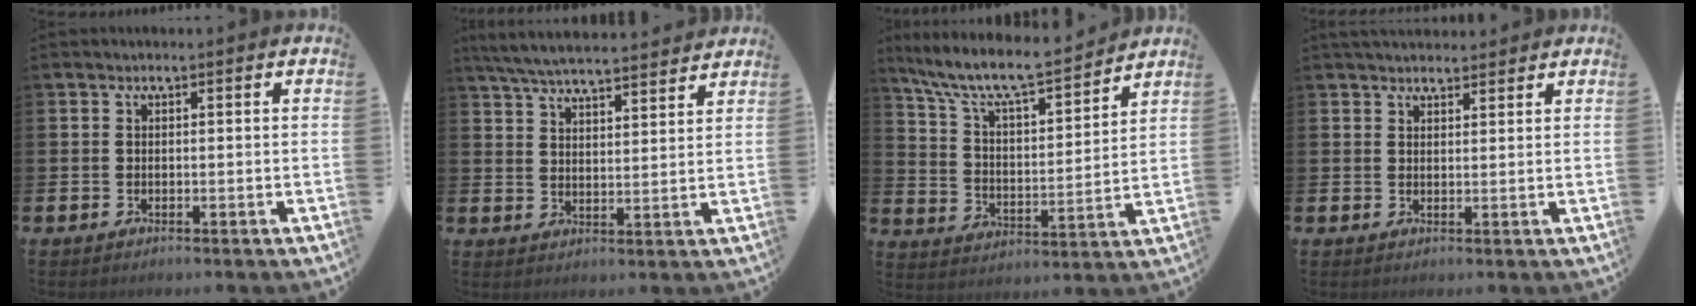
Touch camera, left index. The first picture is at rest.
{"total": 6.3, "force": [6.1, 0.5, 1.4], "torque": [-0.050, -0.034, 0.110]}
{"total": 9.6, "force": [8.5, 1.7, 4.1], "torque": [-0.116, -0.053, 0.145]}
{"total": 2.6, "force": [2.5, 0.7, 0.2], "torque": [0.004, -0.013, 0.043]}